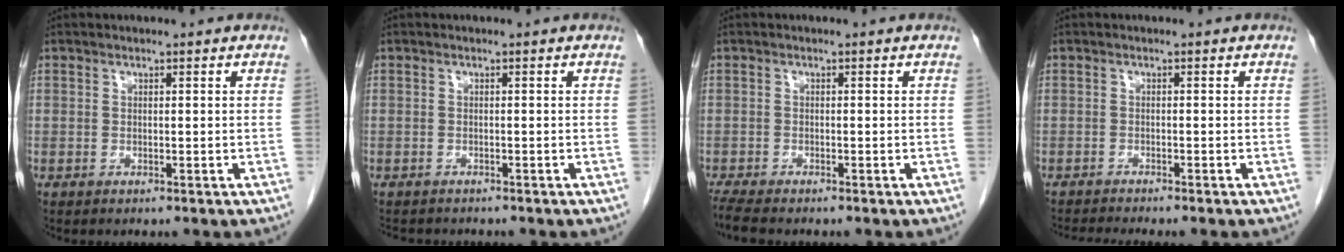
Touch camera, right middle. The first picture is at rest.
{"total": 3.8, "force": [-3.4, 1.2, 1.1], "torque": [-0.017, -0.008, -0.046]}
{"total": 3.5, "force": [-3.1, 0.3, 1.6], "torque": [-0.036, -0.012, -0.053]}
{"total": 4.6, "force": [-4.2, -0.7, 1.8], "torque": [-0.024, -0.013, -0.063]}